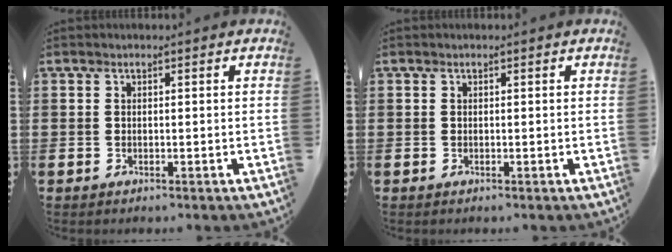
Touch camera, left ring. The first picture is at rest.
{"total": 0.0}